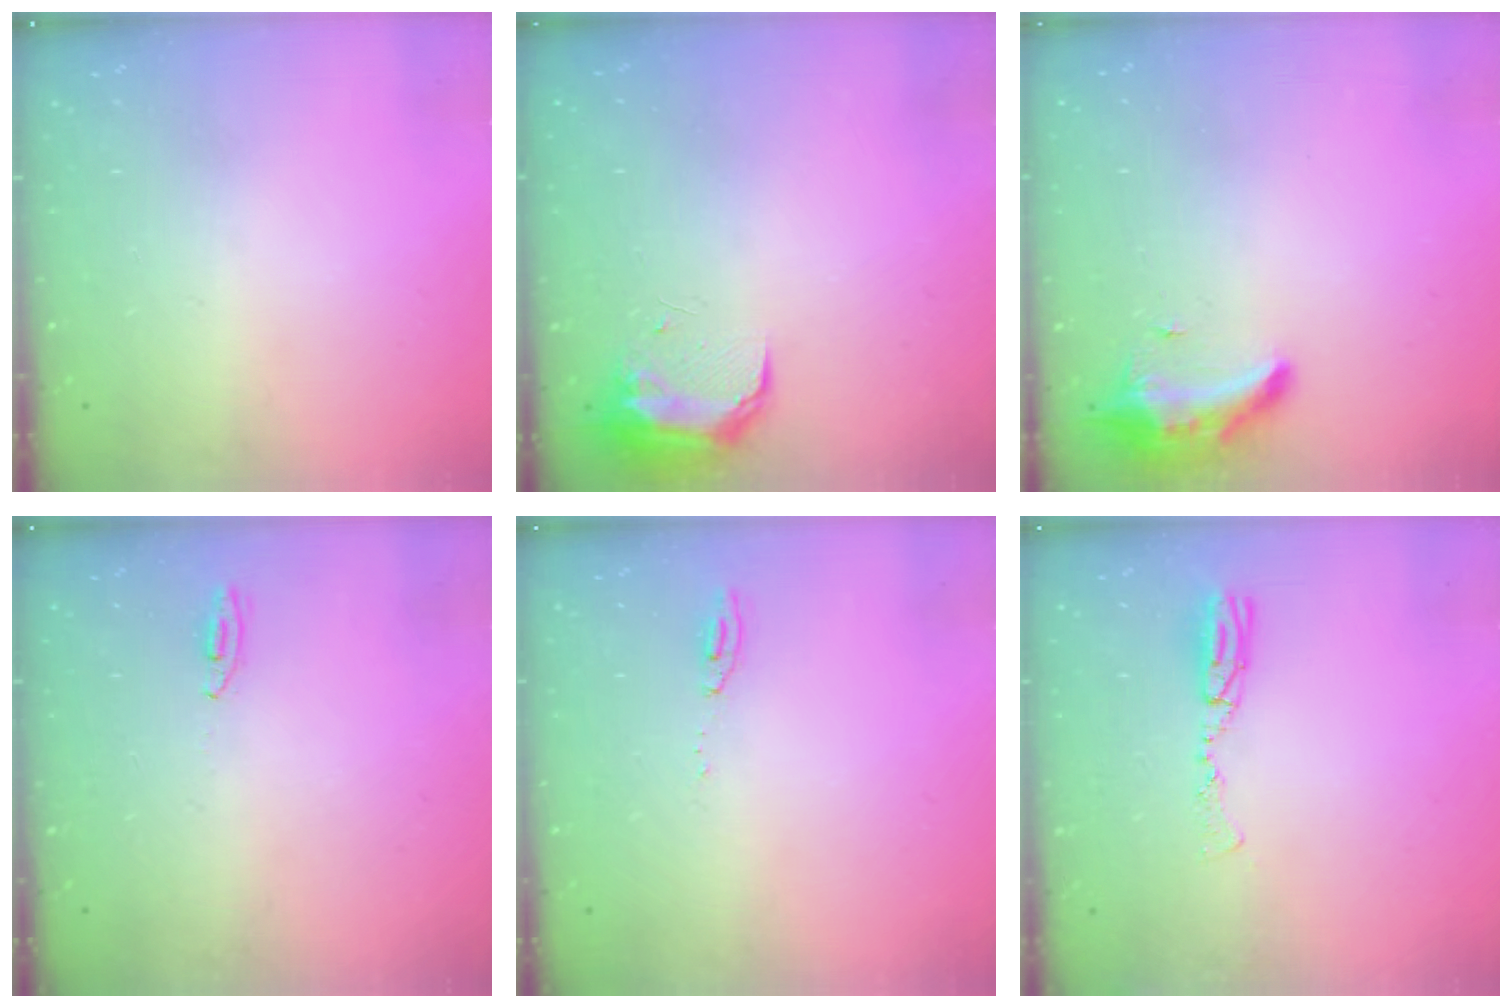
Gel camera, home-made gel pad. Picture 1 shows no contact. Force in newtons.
{"total": 8.9, "press": 8.8, "slide": 1.1}
{"total": 8.5, "press": 8.4, "slide": 1.4}
{"total": 2.7, "press": 2.5, "slide": 1.0}
{"total": 4.8, "press": 4.8, "slide": 0.6}
{"total": 6.9, "press": 6.7, "slide": 1.8}